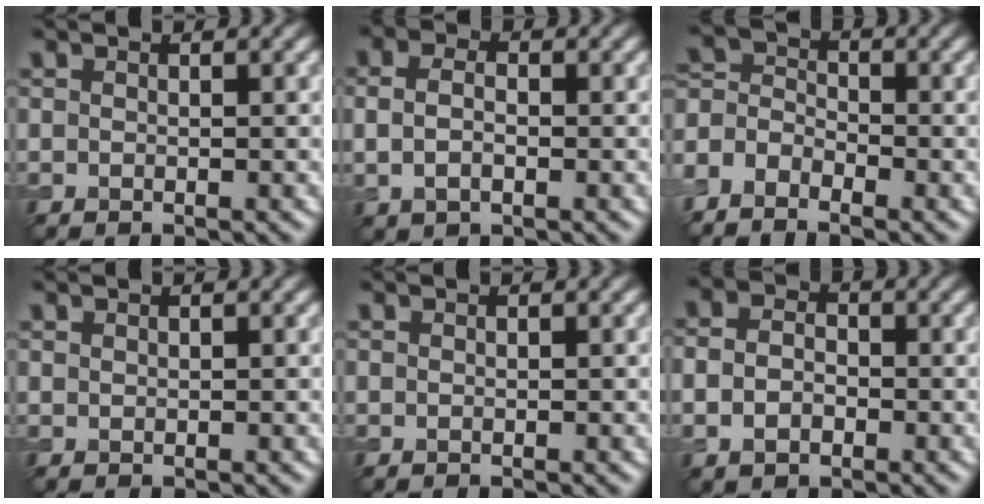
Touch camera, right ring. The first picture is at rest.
{"total": 2.8, "force": [0.0, 1.9, 2.1], "torque": [-0.051, 0.000, 0.001]}
{"total": 4.0, "force": [-3.0, 2.0, 1.8], "torque": [-0.039, 0.003, -0.065]}
{"total": 0.5, "force": [0.4, 0.2, 0.1], "torque": [-0.006, 0.000, 0.013]}
{"total": 0.0}
{"total": 3.1, "force": [-0.5, 2.3, 1.9], "torque": [-0.036, 0.000, -0.015]}